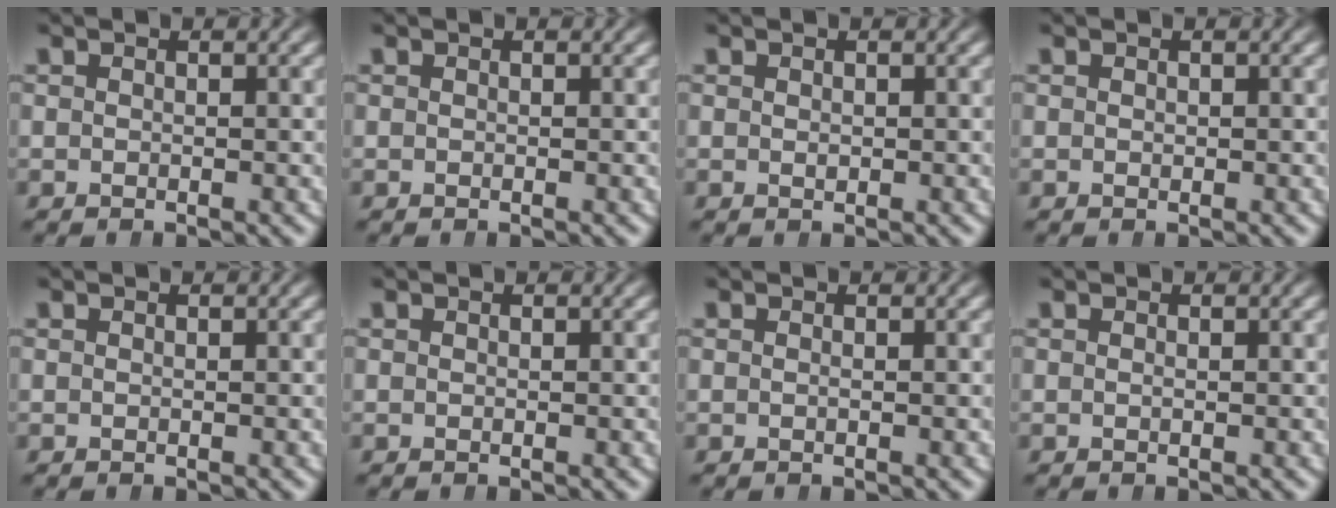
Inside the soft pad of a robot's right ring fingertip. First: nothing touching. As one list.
[{"total": 0.0}, {"total": 0.0}, {"total": 0.0}, {"total": 0.0}, {"total": 0.0}, {"total": 0.0}, {"total": 0.0}]